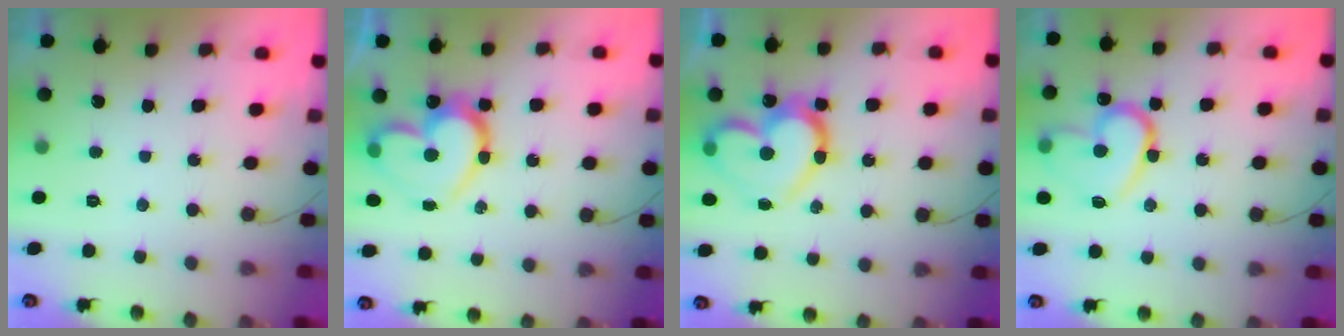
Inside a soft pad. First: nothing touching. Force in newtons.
{"total": 19.2, "press": 19.2, "slide": 1.4}
{"total": 19.1, "press": 19.0, "slide": 1.8}
{"total": 14.7, "press": 14.6, "slide": 1.6}